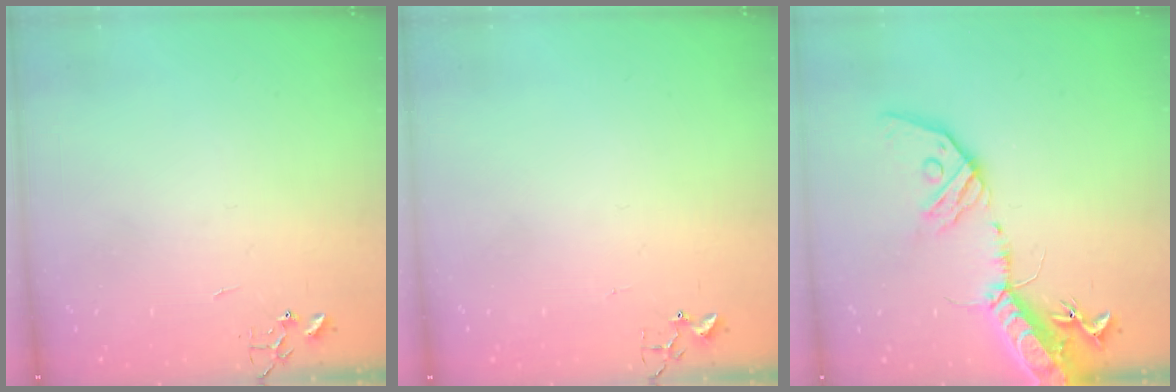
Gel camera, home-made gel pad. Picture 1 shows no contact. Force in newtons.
{"total": 3.0, "press": 2.9, "slide": 0.4}
{"total": 20.5, "press": 20.0, "slide": 4.4}